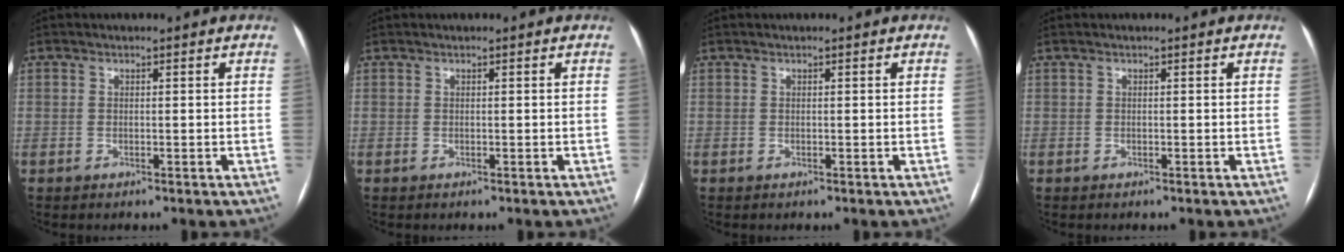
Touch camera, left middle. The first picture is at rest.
{"total": 0.0}
{"total": 0.0}
{"total": 0.0}